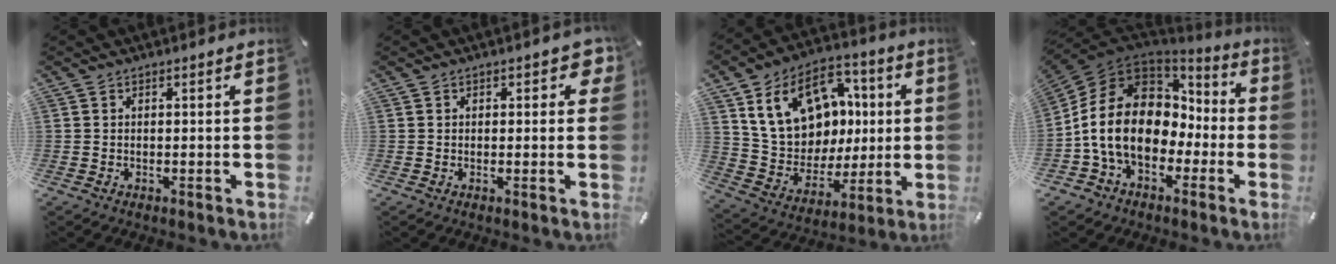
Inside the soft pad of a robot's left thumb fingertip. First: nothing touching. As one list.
[{"total": 2.7, "force": [1.1, 1.8, 1.8], "torque": [-0.013, -0.001, 0.012]}, {"total": 18.8, "force": [5.4, 15.2, 9.8], "torque": [-0.164, -0.011, 0.112]}, {"total": 17.6, "force": [-1.8, 13.5, 11.2], "torque": [-0.238, 0.008, -0.034]}]